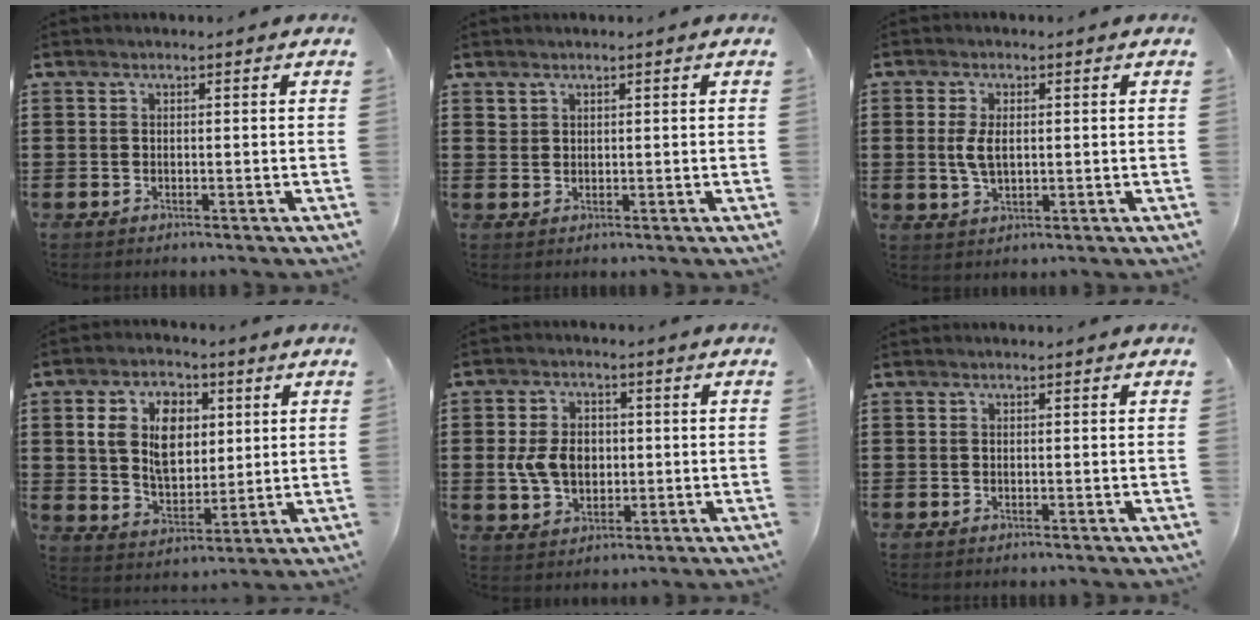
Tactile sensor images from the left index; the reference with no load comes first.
{"total": 1.2, "force": [1.0, 0.6, 0.1], "torque": [-0.005, 0.002, 0.021]}
{"total": 4.0, "force": [0.4, 2.1, 3.4], "torque": [-0.084, 0.001, 0.001]}
{"total": 9.3, "force": [3.0, 6.2, 6.4], "torque": [-0.135, 0.013, 0.051]}
{"total": 6.6, "force": [0.0, 4.9, 4.5], "torque": [-0.107, 0.004, -0.009]}
{"total": 0.0}